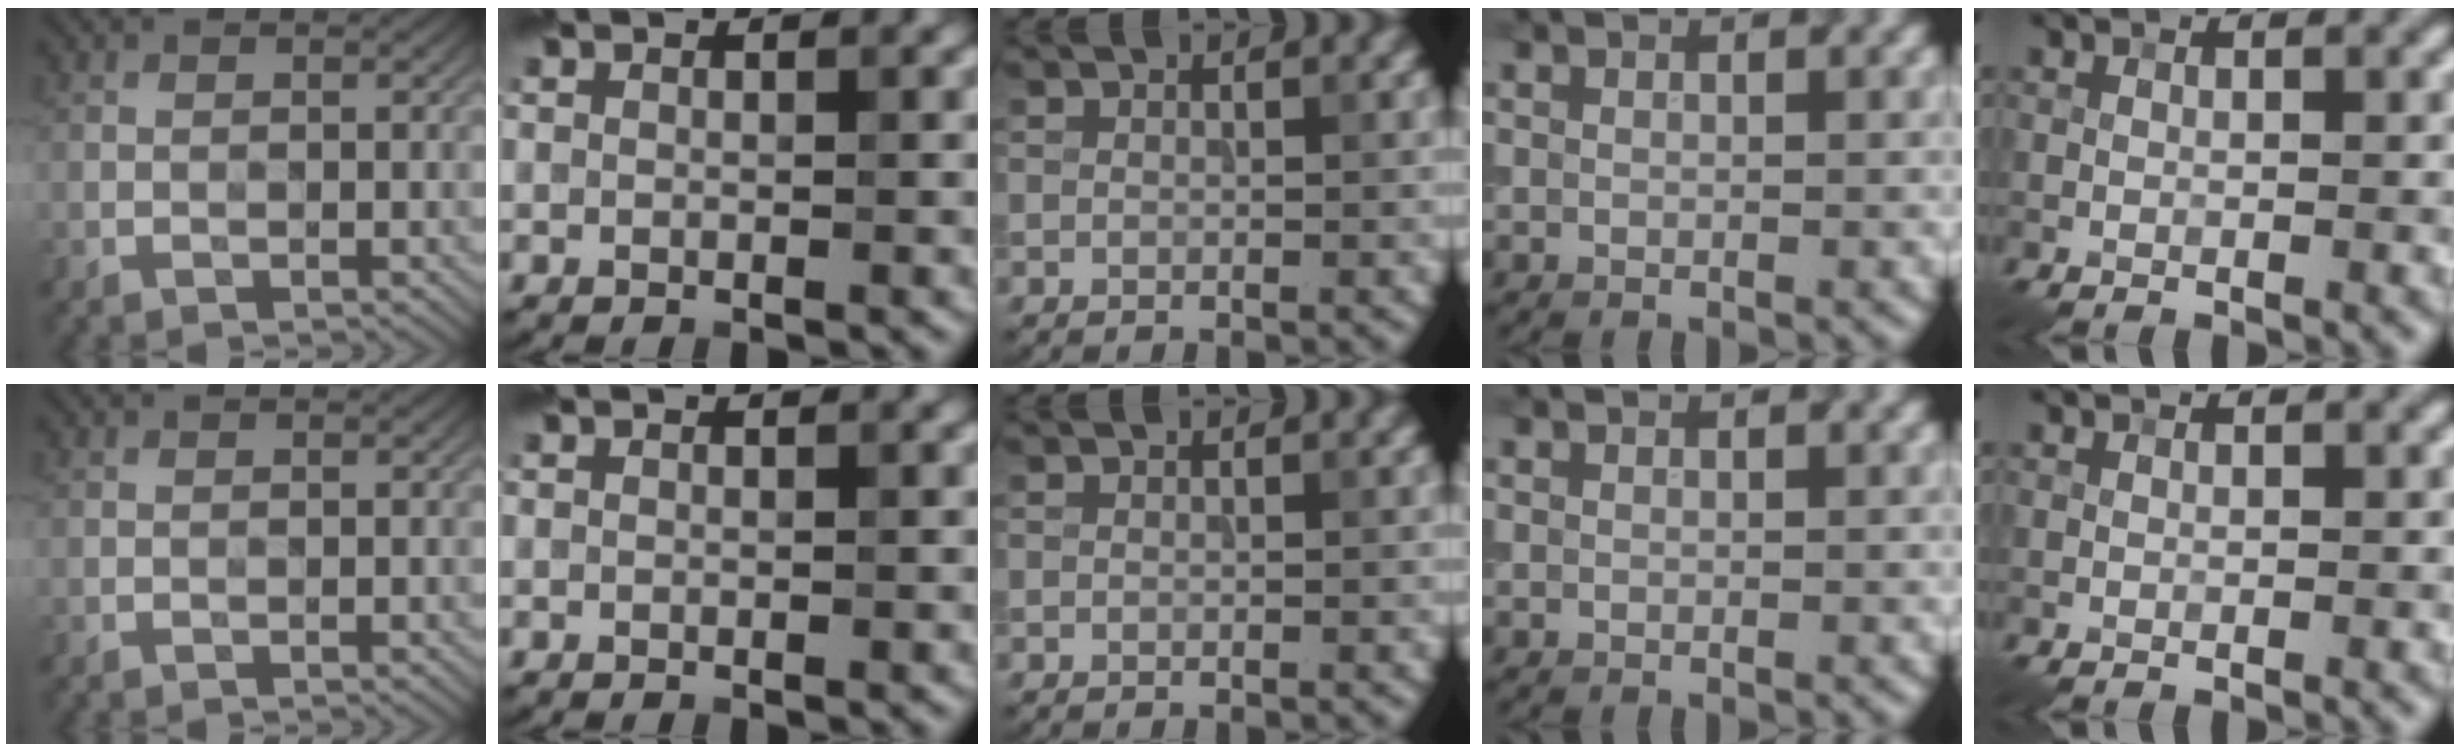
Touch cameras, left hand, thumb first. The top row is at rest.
{}